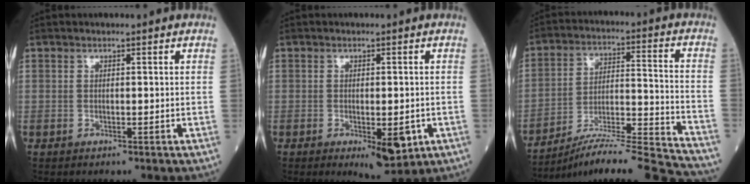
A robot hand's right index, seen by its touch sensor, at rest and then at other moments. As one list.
[{"total": 5.6, "force": [-1.9, 1.7, 4.9], "torque": [-0.065, -0.009, -0.014]}, {"total": 19.8, "force": [-18.3, -0.4, 7.7], "torque": [-0.105, 0.007, -0.279]}]